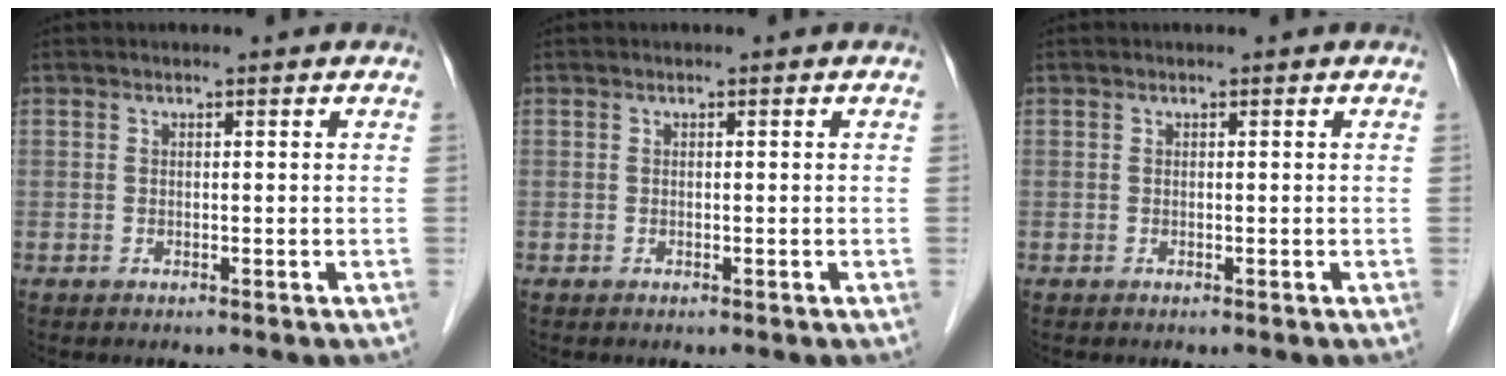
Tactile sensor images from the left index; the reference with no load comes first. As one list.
[{"total": 0.0}, {"total": 0.0}]